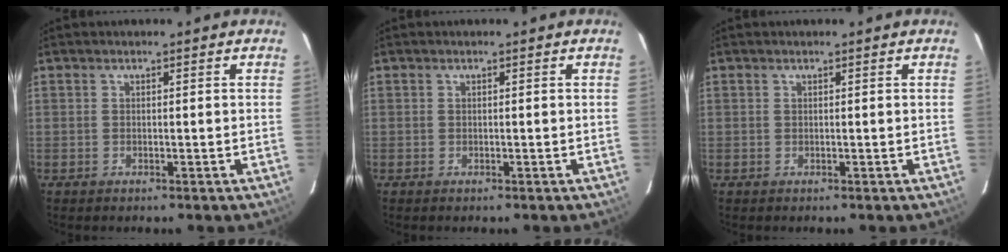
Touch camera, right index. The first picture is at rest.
{"total": 0.0}
{"total": 0.0}